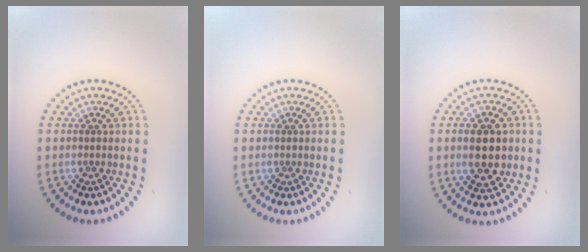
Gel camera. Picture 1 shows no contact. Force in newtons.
{"total": 0.0}
{"total": 4.6, "press": 4.6, "slide": 0.4}